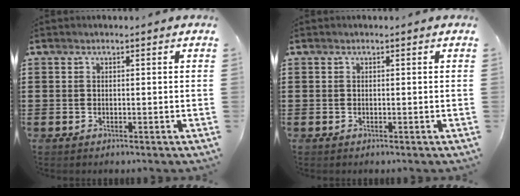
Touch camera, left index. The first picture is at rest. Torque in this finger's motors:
{"motor_torque": [-0.03, 0.02, 0.00, -0.01]}